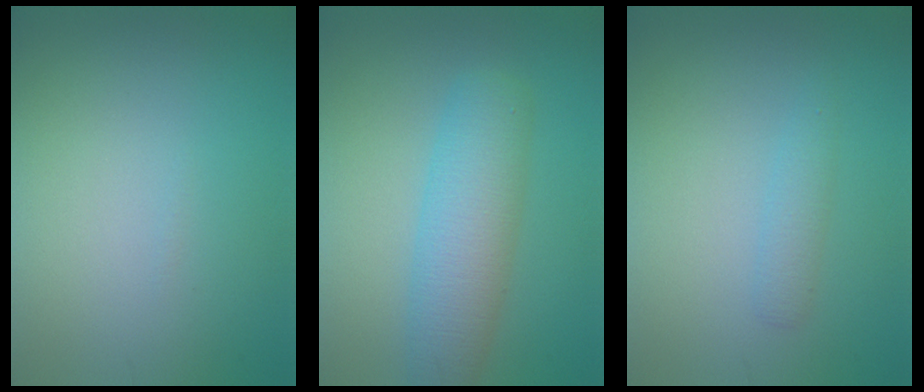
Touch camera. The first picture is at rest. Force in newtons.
{"total": 5.4, "press": 5.4, "slide": 0.3}
{"total": 1.4, "press": 1.4, "slide": 0.1}